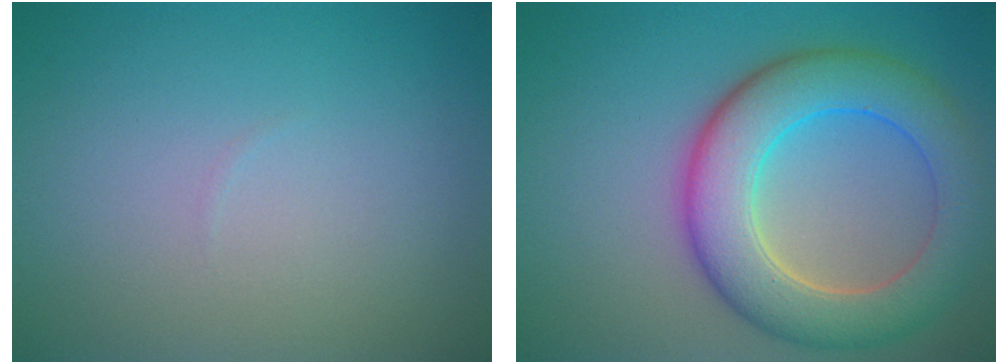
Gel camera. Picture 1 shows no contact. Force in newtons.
{"total": 8.3, "press": 8.3, "slide": 0.4}